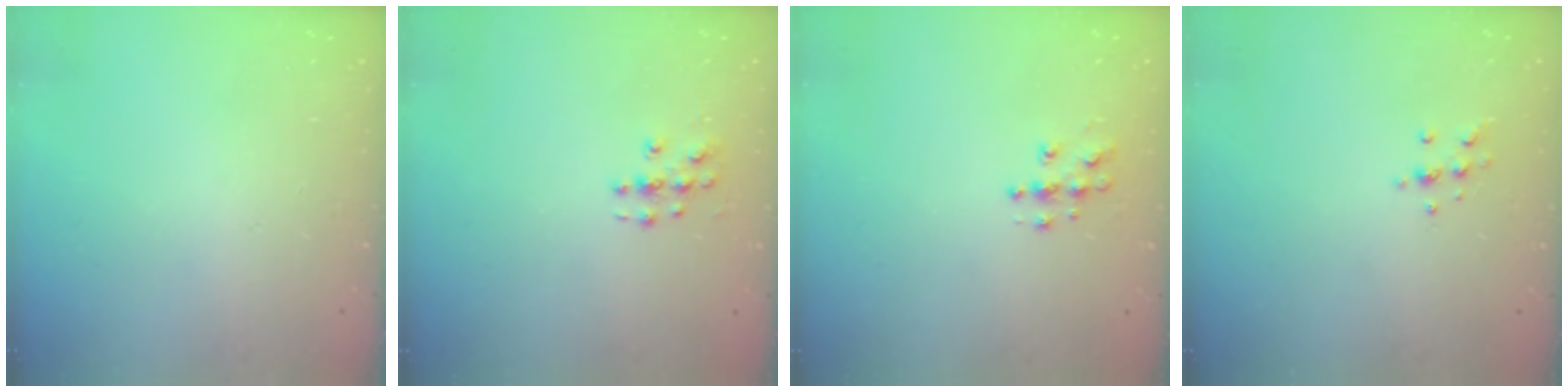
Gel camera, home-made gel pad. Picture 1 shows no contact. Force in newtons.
{"total": 3.6, "press": 3.6, "slide": 0.3}
{"total": 5.9, "press": 5.9, "slide": 0.2}
{"total": 7.0, "press": 6.9, "slide": 0.7}